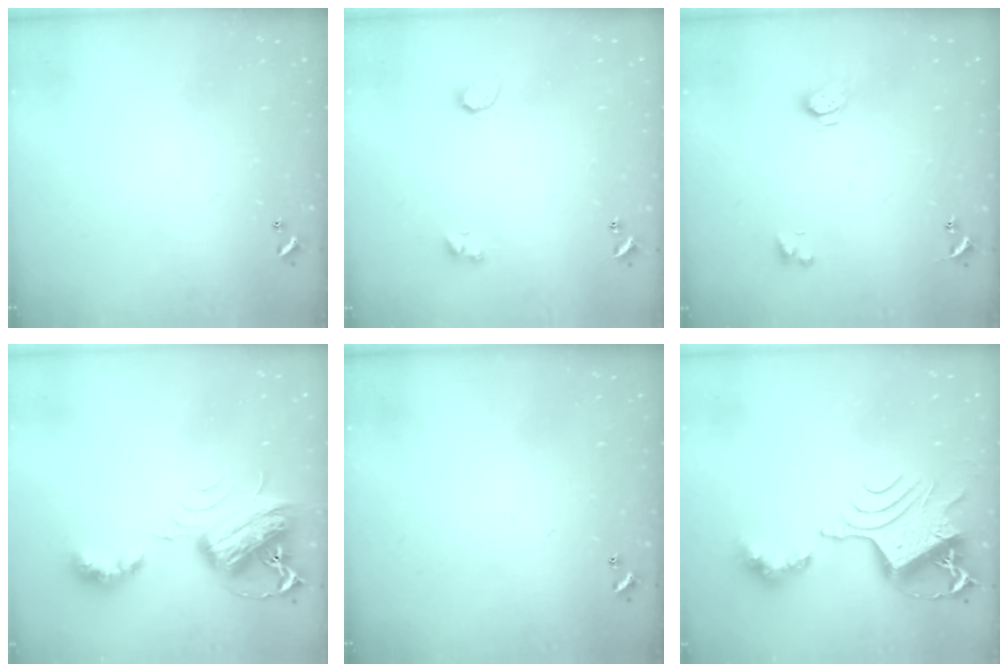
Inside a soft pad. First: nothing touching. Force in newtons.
{"total": 2.3, "press": 2.3, "slide": 0.5}
{"total": 2.7, "press": 2.7, "slide": 0.3}
{"total": 8.7, "press": 8.7, "slide": 0.5}
{"total": 0.0}
{"total": 10.9, "press": 10.9, "slide": 1.2}